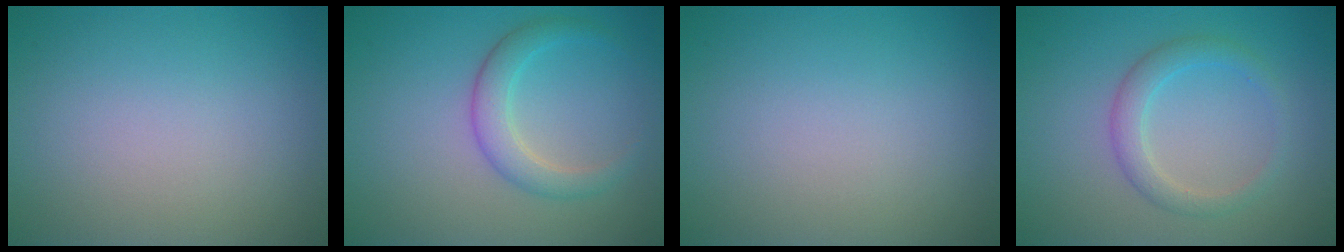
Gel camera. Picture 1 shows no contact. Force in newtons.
{"total": 2.8, "press": 2.8, "slide": 0.2}
{"total": 0.0}
{"total": 2.4, "press": 2.4, "slide": 0.1}